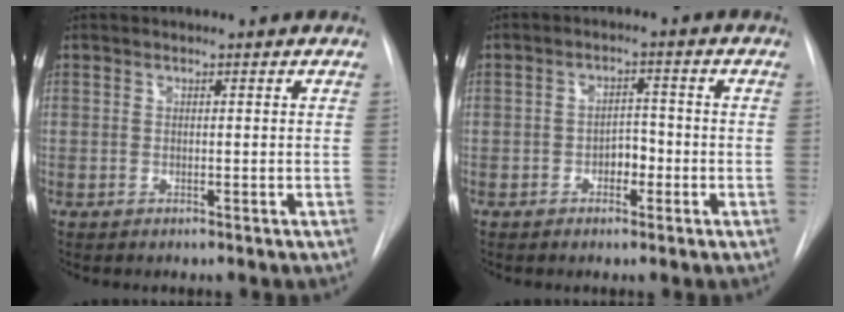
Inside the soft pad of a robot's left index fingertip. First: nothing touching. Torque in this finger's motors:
{"motor_torque": [0.41, 0.28, 0.04, 0.03]}